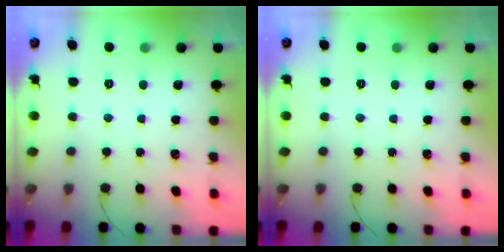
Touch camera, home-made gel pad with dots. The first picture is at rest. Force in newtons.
{"total": 0.0}